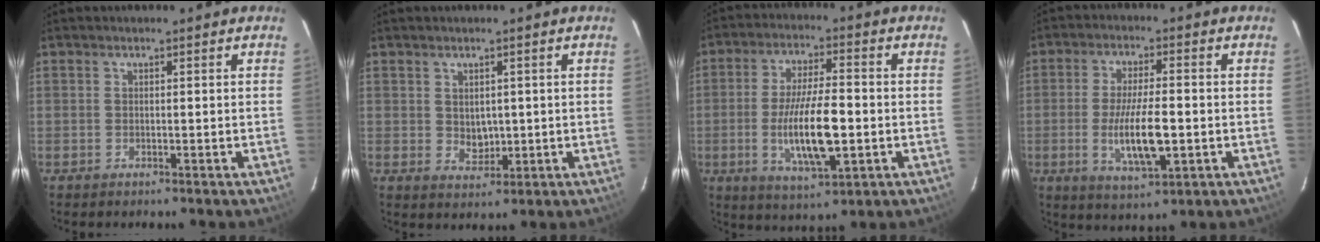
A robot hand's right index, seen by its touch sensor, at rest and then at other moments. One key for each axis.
{"total": 3.4, "fx": 0.6, "fy": 2.7, "fz": 1.9, "tx": -0.029, "ty": -0.001, "tz": 0.018}
{"total": 13.4, "fx": -2.6, "fy": 4.0, "fz": 12.5, "tx": -0.242, "ty": -0.013, "tz": -0.041}
{"total": 10.7, "fx": -2.1, "fy": 3.1, "fz": 10.0, "tx": -0.191, "ty": -0.014, "tz": -0.034}